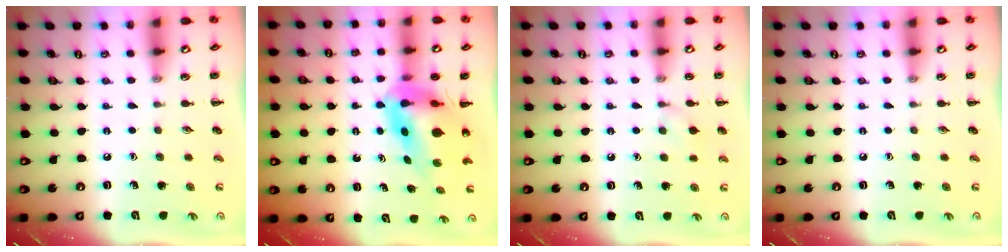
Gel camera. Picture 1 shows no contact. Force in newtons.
{"total": 8.6, "press": 8.2, "slide": 2.6}
{"total": 6.0, "press": 5.6, "slide": 2.1}
{"total": 0.0}